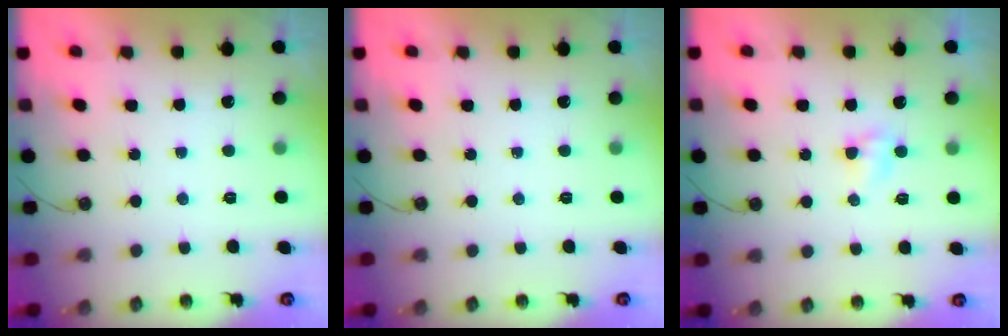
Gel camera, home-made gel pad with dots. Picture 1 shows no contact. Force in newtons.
{"total": 0.0}
{"total": 4.8, "press": 3.0, "slide": 3.8}